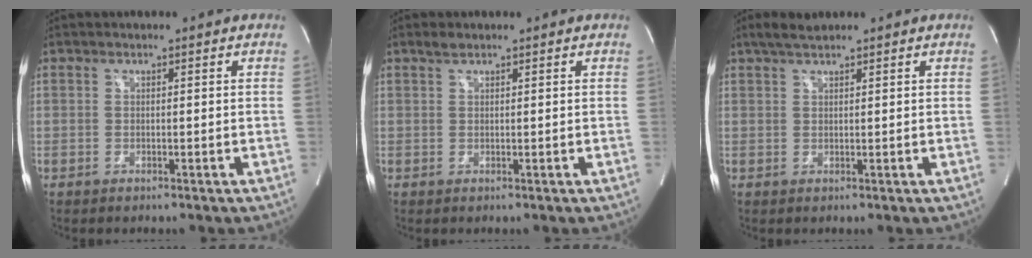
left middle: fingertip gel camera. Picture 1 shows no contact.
{"total": 1.1, "force": [0.9, 0.3, 0.5], "torque": [-0.015, 0.007, 0.020]}
{"total": 2.6, "force": [2.1, 0.4, 1.5], "torque": [-0.034, 0.013, 0.042]}